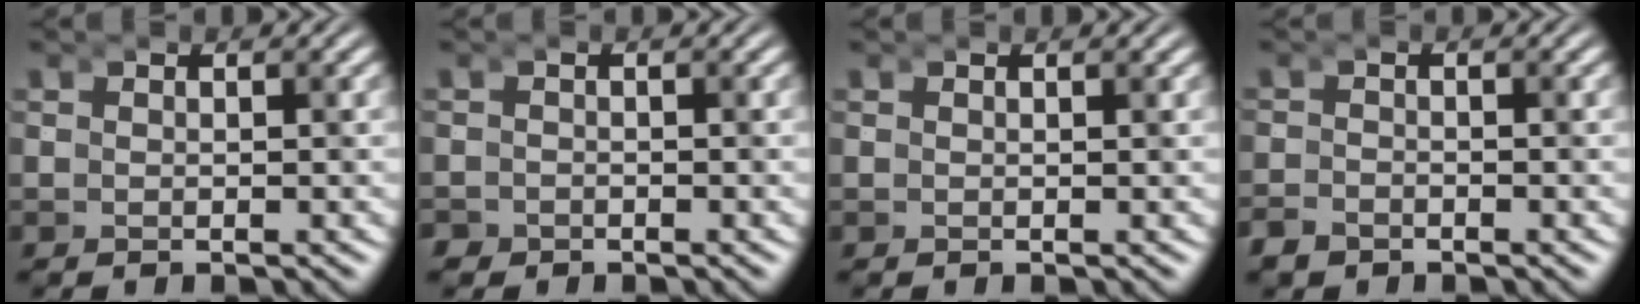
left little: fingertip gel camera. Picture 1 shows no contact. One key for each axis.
{"total": 1.6, "fx": -1.2, "fy": 1.0, "fz": -0.3, "tx": -0.016, "ty": -0.016, "tz": -0.020}
{"total": 0.0}
{"total": 1.7, "fx": -1.6, "fy": 0.2, "fz": -0.6, "tx": 0.001, "ty": -0.012, "tz": -0.028}